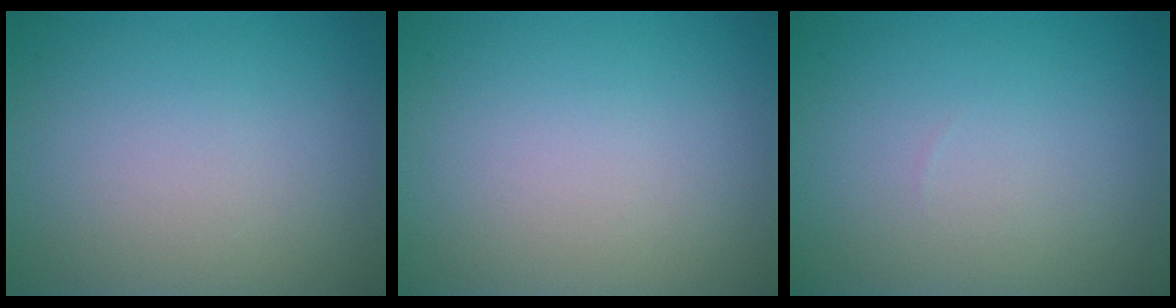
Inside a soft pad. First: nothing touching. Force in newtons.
{"total": 0.0}
{"total": 0.0}